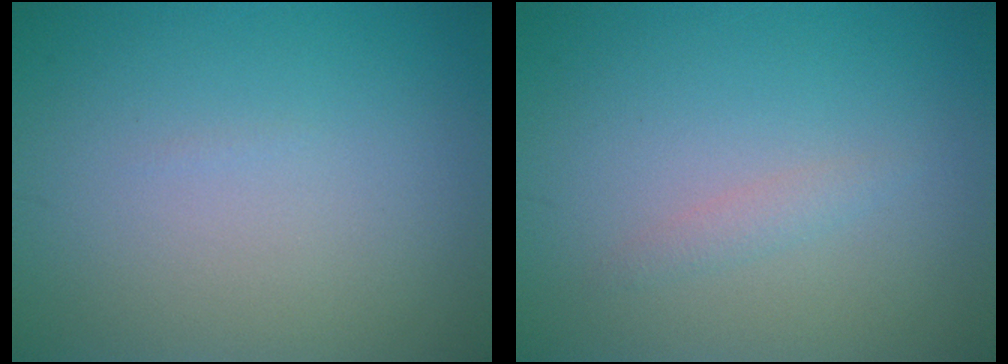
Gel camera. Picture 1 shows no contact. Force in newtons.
{"total": 1.0, "press": 1.0, "slide": 0.1}